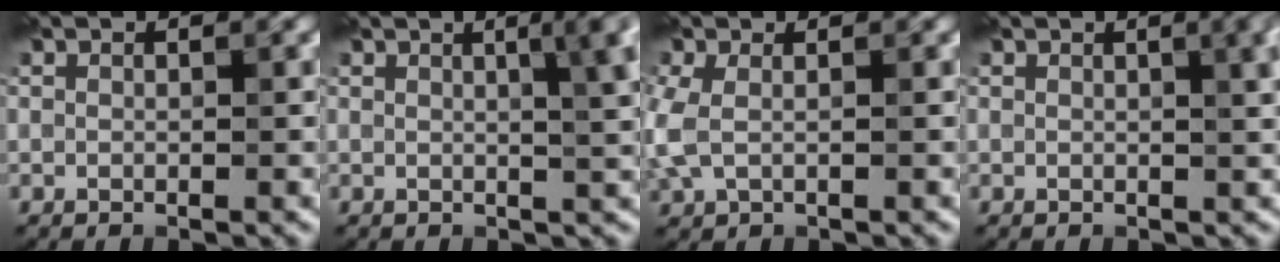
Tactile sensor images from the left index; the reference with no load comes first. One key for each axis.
{"total": 5.8, "fx": 1.8, "fy": 2.0, "fz": 5.1, "tx": -0.033, "ty": 0.019, "tz": 0.014}
{"total": 2.5, "fx": 0.0, "fy": 1.5, "fz": 2.0, "tx": -0.061, "ty": 0.001, "tz": -0.004}
{"total": 4.6, "fx": 1.5, "fy": 1.8, "fz": 3.9, "tx": -0.023, "ty": 0.015, "tz": 0.013}